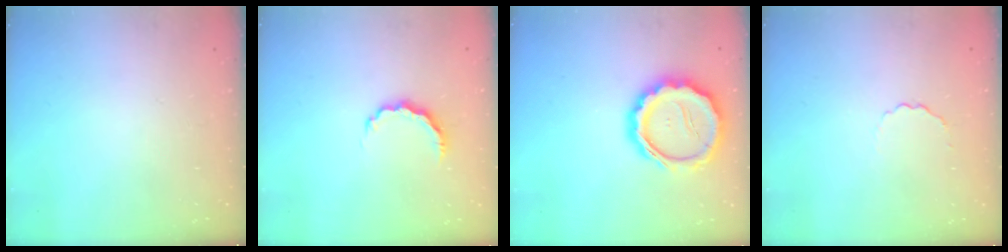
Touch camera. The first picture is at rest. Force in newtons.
{"total": 6.0, "press": 6.0, "slide": 0.9}
{"total": 16.3, "press": 15.9, "slide": 3.5}
{"total": 2.2, "press": 2.1, "slide": 0.8}